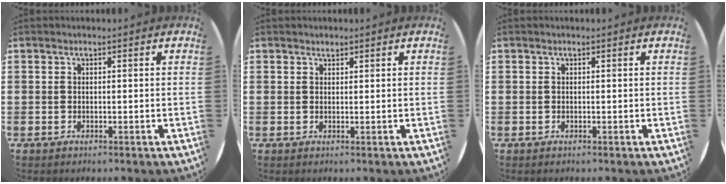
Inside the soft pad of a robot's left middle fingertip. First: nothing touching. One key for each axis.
{"total": 0.7, "fx": 0.7, "fy": 0.1, "fz": 0.0, "tx": 0.008, "ty": -0.002, "tz": 0.012}
{"total": 0.0}